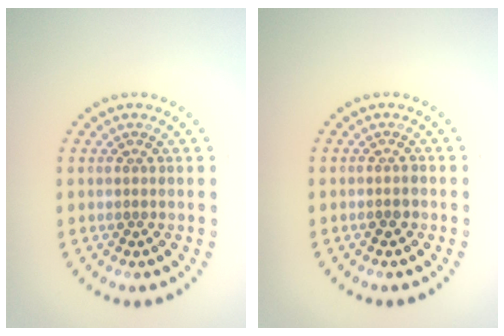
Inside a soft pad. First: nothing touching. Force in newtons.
{"total": 1.1, "press": 1.0, "slide": 0.5}